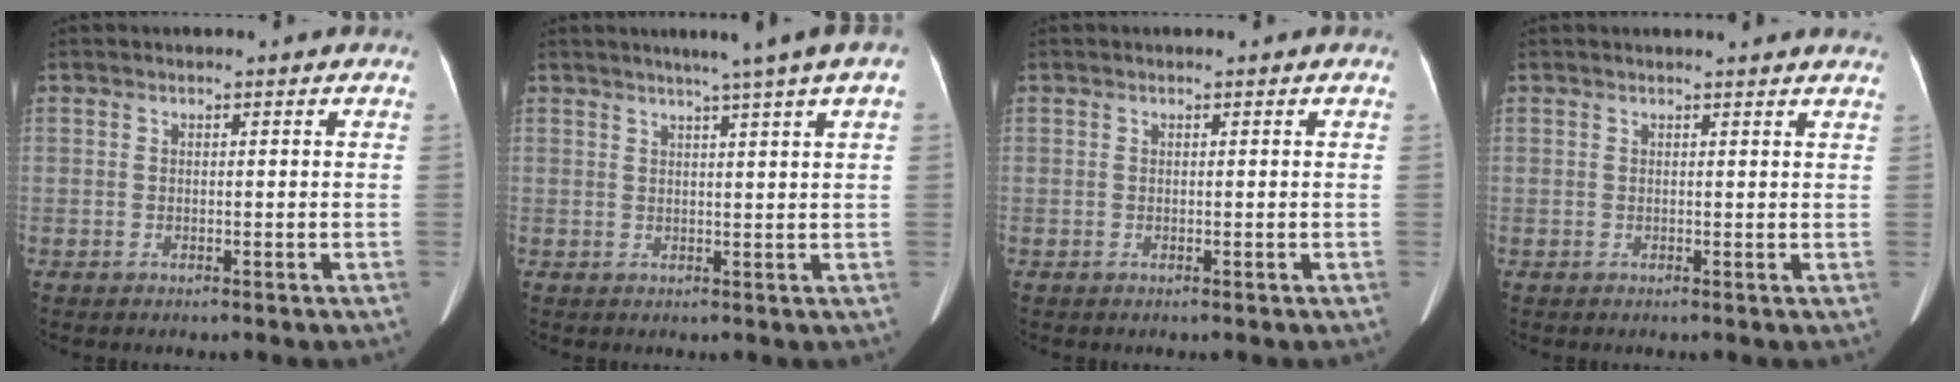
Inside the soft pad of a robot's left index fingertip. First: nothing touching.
{"total": 8.0, "force": [5.1, -0.2, 6.2], "torque": [-0.081, 0.025, 0.054]}
{"total": 0.0}
{"total": 6.6, "force": [6.3, 0.0, 2.0], "torque": [-0.023, 0.011, 0.052]}